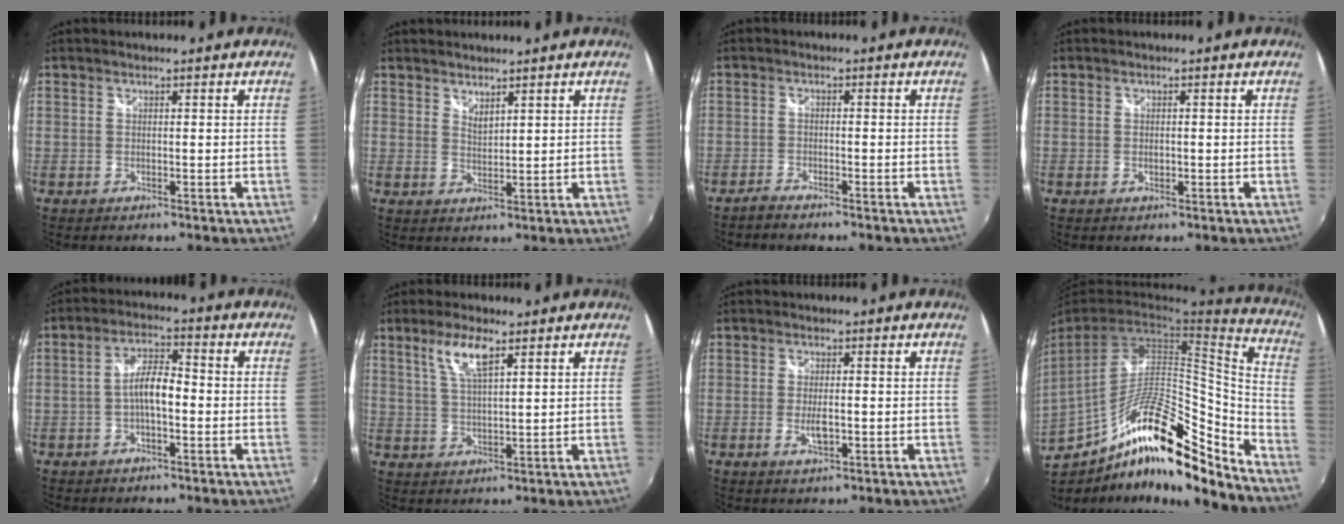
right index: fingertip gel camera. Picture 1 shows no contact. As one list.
[{"total": 2.2, "force": [2.0, 0.6, 0.8], "torque": [-0.011, 0.001, 0.036]}, {"total": 2.6, "force": [-2.3, 0.4, 0.9], "torque": [-0.032, -0.004, -0.046]}, {"total": 0.8, "force": [-0.2, 0.6, 0.6], "torque": [-0.010, 0.002, -0.003]}, {"total": 5.9, "force": [-1.3, 2.0, 5.3], "torque": [-0.101, 0.015, -0.024]}, {"total": 6.1, "force": [3.4, 1.6, 4.9], "torque": [-0.095, 0.004, 0.069]}, {"total": 4.1, "force": [-1.2, 1.2, 3.7], "torque": [-0.077, -0.006, -0.023]}, {"total": 21.0, "force": [-13.8, 5.7, 14.8], "torque": [-0.245, -0.004, -0.235]}]